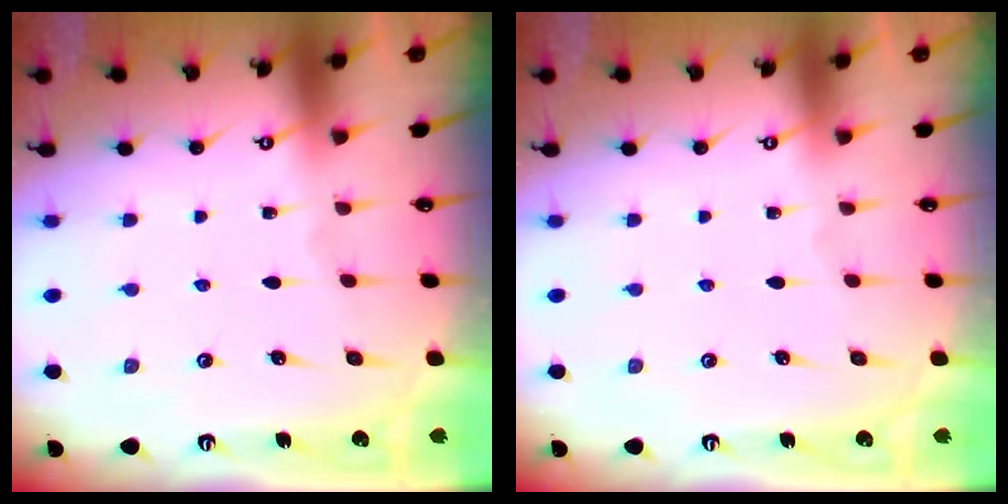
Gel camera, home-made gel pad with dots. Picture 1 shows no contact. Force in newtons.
{"total": 0.0}